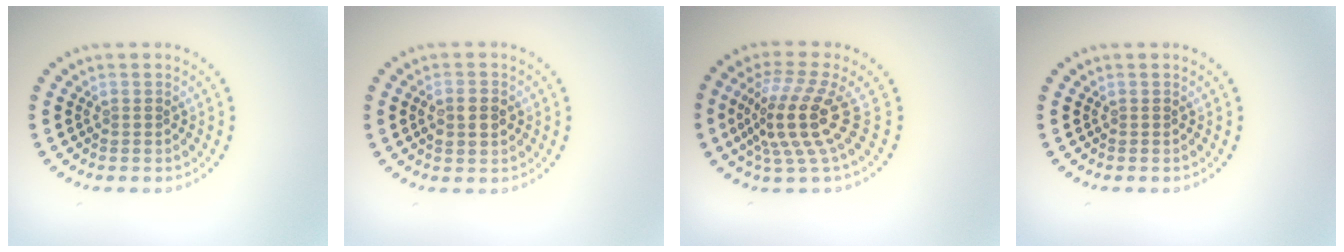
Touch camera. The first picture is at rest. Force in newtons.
{"total": 2.1, "press": 2.1, "slide": 0.3}
{"total": 5.0, "press": 3.5, "slide": 3.6}
{"total": 0.0}